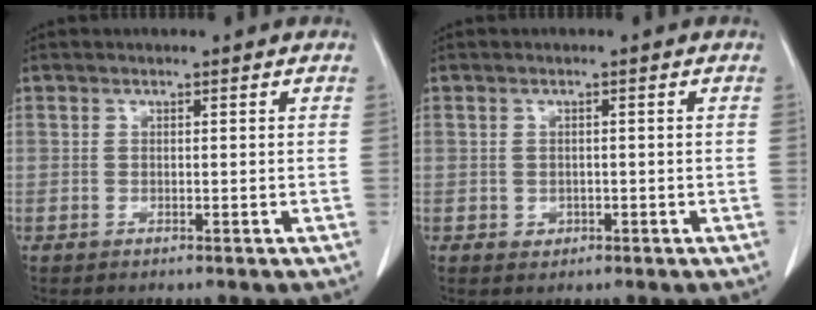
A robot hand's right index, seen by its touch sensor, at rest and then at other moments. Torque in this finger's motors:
{"motor_torque": [0.02, -0.01, 0.01, 0.01]}